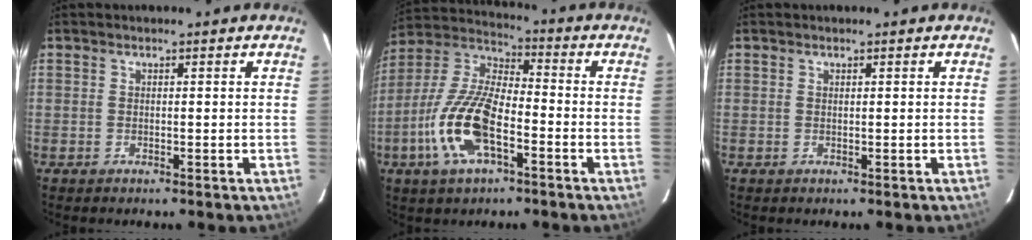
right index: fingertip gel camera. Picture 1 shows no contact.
{"total": 15.5, "force": [-5.9, 6.1, 13.0], "torque": [-0.277, -0.004, -0.119]}
{"total": 0.0}